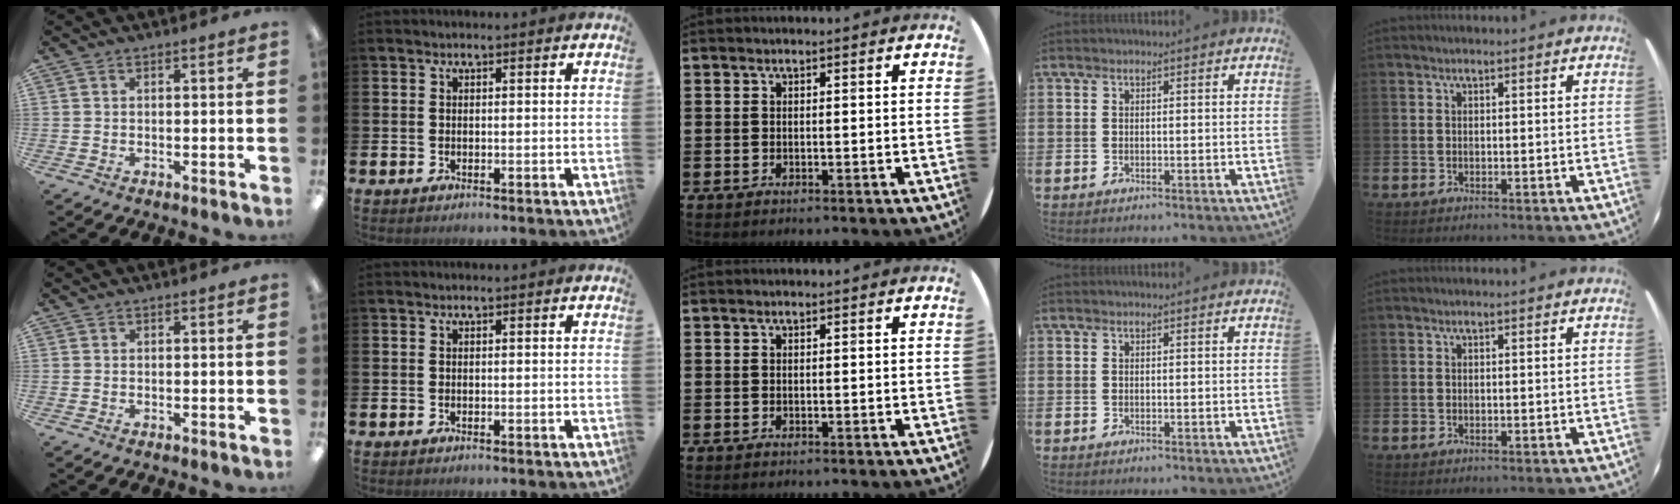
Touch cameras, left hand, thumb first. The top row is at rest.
{}